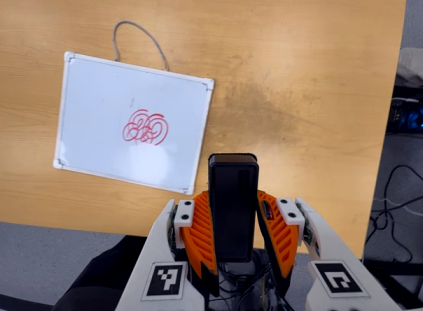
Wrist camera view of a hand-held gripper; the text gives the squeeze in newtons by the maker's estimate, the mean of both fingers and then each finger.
{"total": 3.8, "left": 2.3, "right": 5.4}